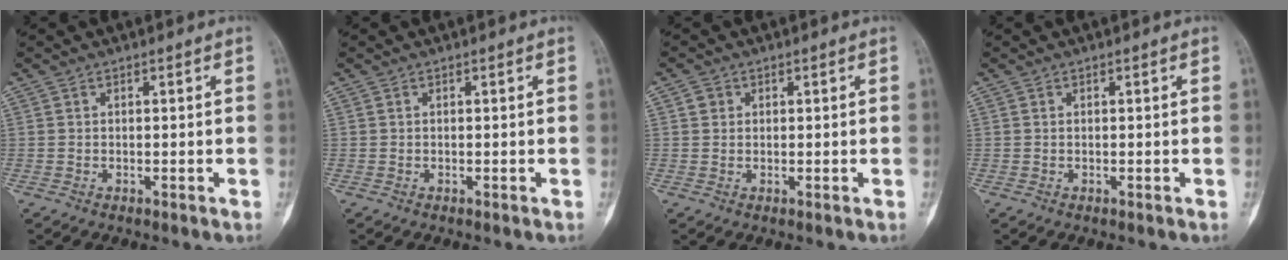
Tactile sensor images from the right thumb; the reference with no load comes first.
{"total": 0.0}
{"total": 1.4, "force": [0.4, 1.3, 0.3], "torque": [0.002, 0.001, 0.005]}
{"total": 0.0}